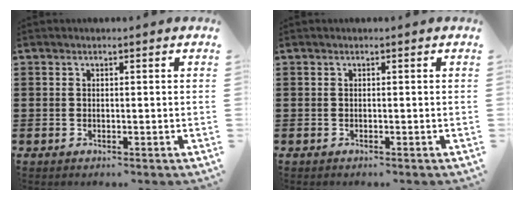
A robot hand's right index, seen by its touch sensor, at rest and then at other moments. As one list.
[{"total": 0.0}]